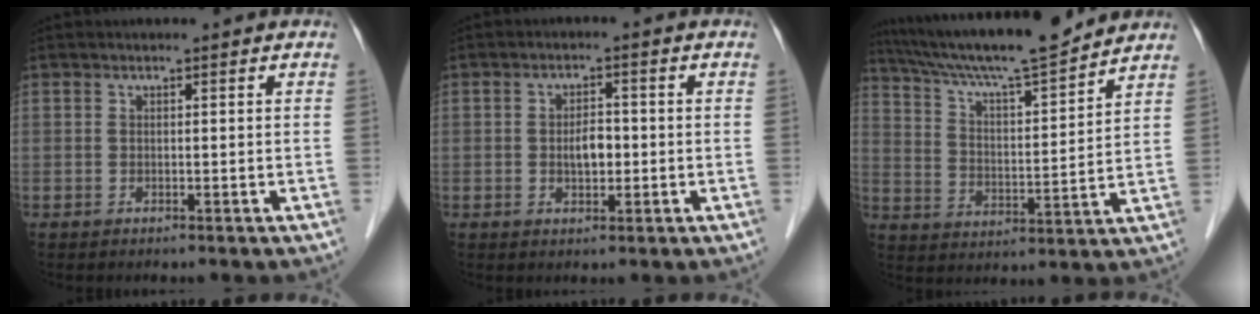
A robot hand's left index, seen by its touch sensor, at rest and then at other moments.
{"total": 3.3, "force": [-0.4, 1.7, 2.8], "torque": [-0.049, 0.004, -0.005]}
{"total": 16.7, "force": [15.0, 0.5, 7.2], "torque": [-0.129, 0.005, 0.246]}